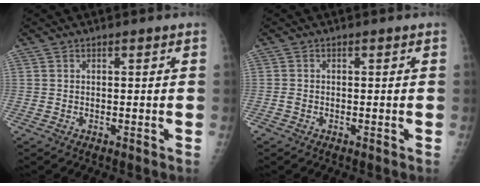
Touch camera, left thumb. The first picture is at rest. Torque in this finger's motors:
{"motor_torque": [-0.03, 0.04, 0.14, 0.13, 0.01]}